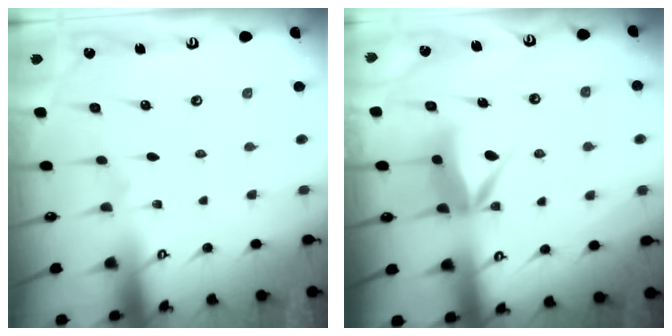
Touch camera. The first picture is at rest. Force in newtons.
{"total": 7.5, "press": 7.5, "slide": 0.1}